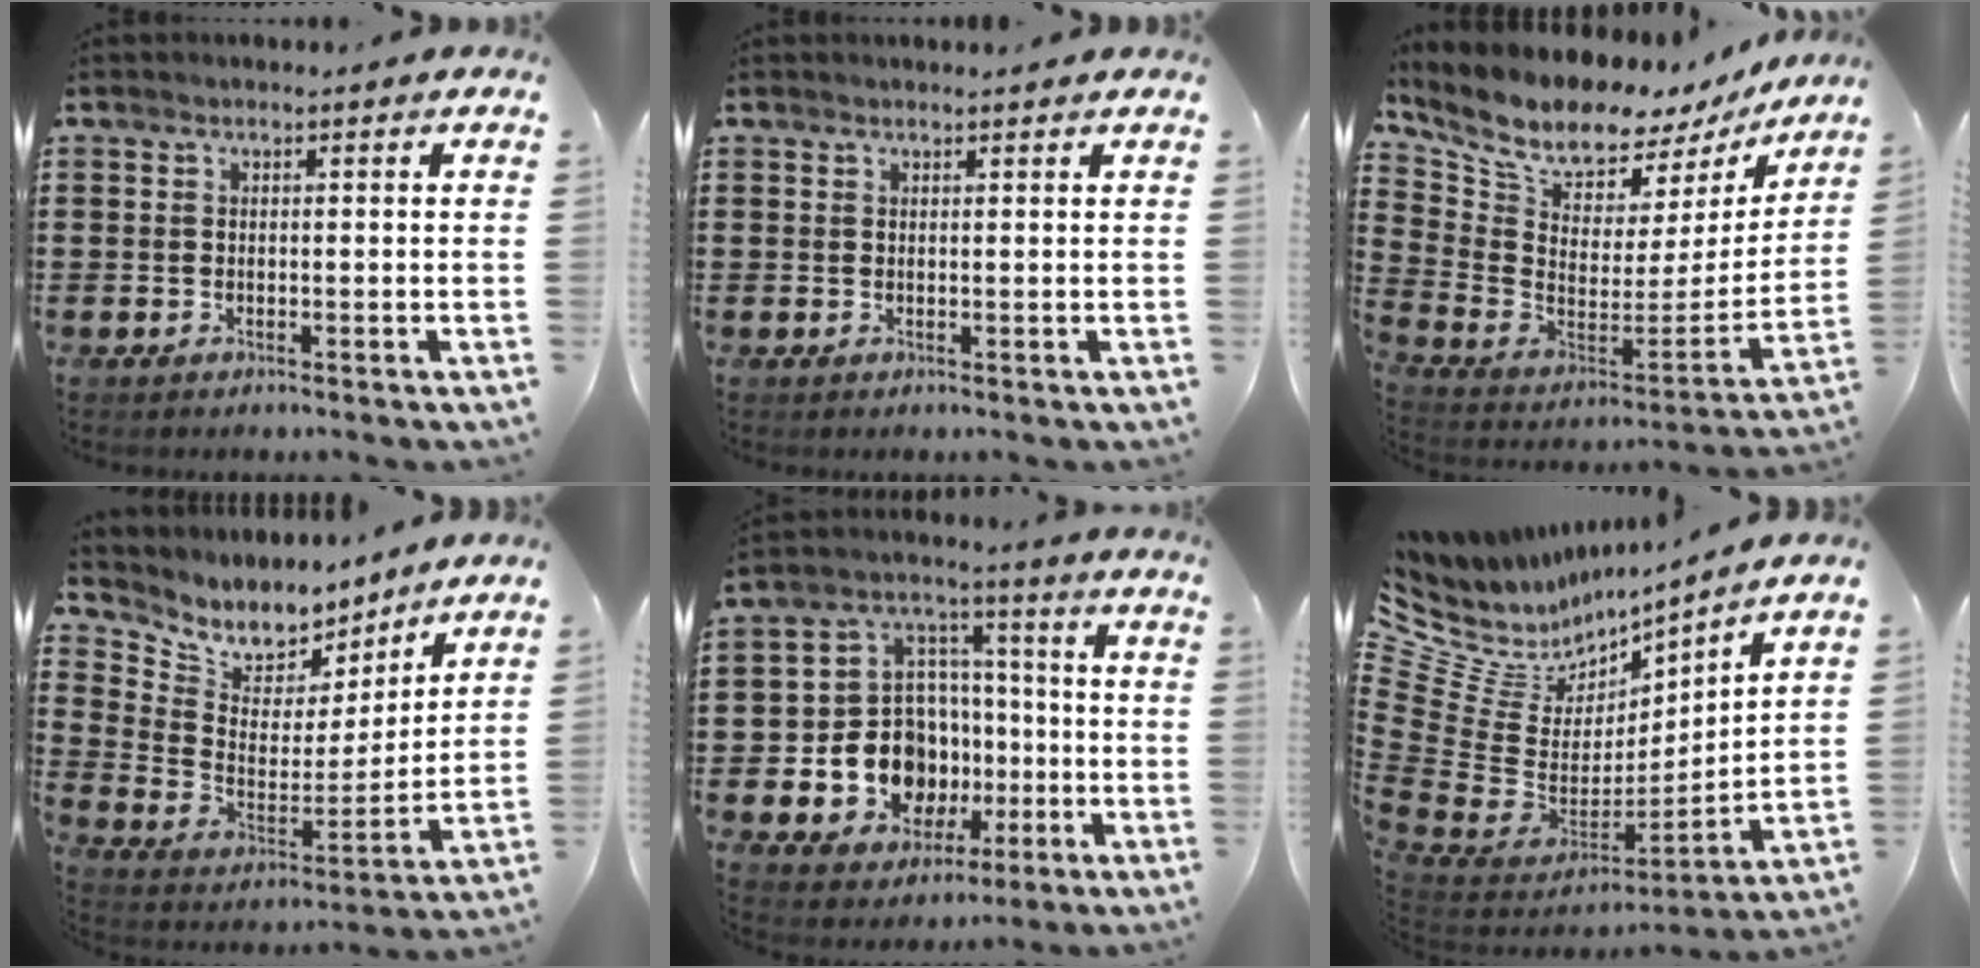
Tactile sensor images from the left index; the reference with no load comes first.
{"total": 0.6, "force": [0.6, 0.0, 0.1], "torque": [-0.005, 0.000, 0.012]}
{"total": 9.5, "force": [8.1, 3.3, 3.8], "torque": [-0.112, -0.058, 0.141]}
{"total": 6.9, "force": [6.0, 3.2, 0.8], "torque": [-0.059, -0.042, 0.109]}
{"total": 11.9, "force": [-3.0, 10.4, 4.9], "torque": [-0.132, 0.009, -0.046]}
{"total": 7.2, "force": [4.0, 5.7, 2.0], "torque": [-0.094, -0.046, 0.071]}